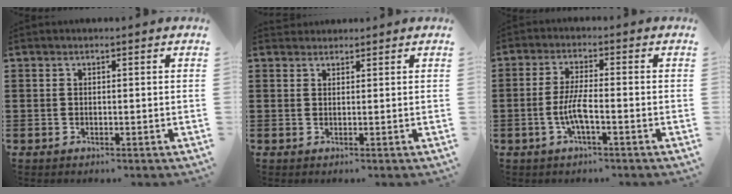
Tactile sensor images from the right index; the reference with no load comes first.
{"total": 1.2, "force": [1.1, 0.3, -0.3], "torque": [0.005, 0.001, 0.023]}
{"total": 5.0, "force": [-1.7, 0.9, 4.6], "torque": [-0.108, -0.008, -0.041]}